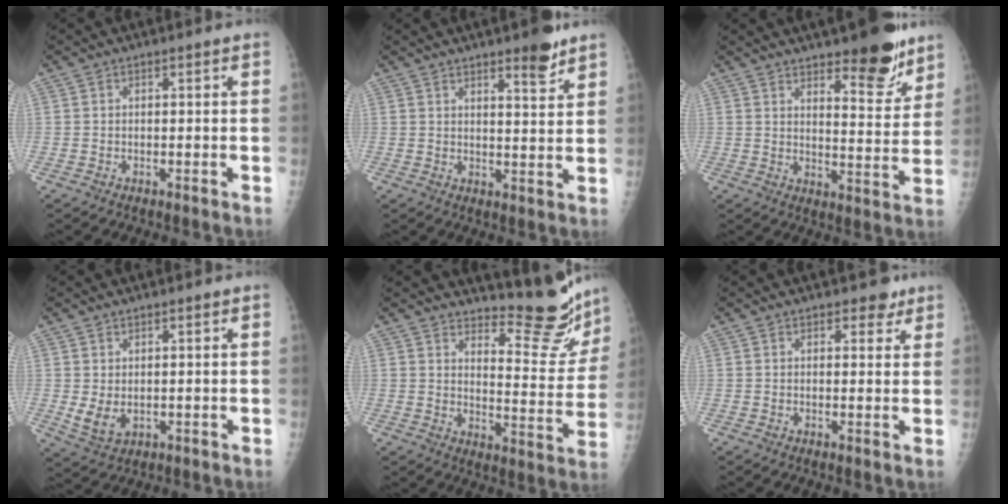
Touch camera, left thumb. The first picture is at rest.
{"total": 5.8, "force": [4.2, 1.2, 3.9], "torque": [-0.045, -0.030, 0.057]}
{"total": 12.1, "force": [8.6, 3.7, 7.7], "torque": [-0.072, -0.062, 0.127]}
{"total": 4.3, "force": [0.5, 2.7, 3.3], "torque": [-0.054, -0.012, 0.021]}
{"total": 13.7, "force": [12.9, 2.5, 4.1], "torque": [-0.027, -0.141, 0.168]}
{"total": 3.0, "force": [2.2, 1.7, 1.1], "torque": [0.008, -0.010, 0.026]}